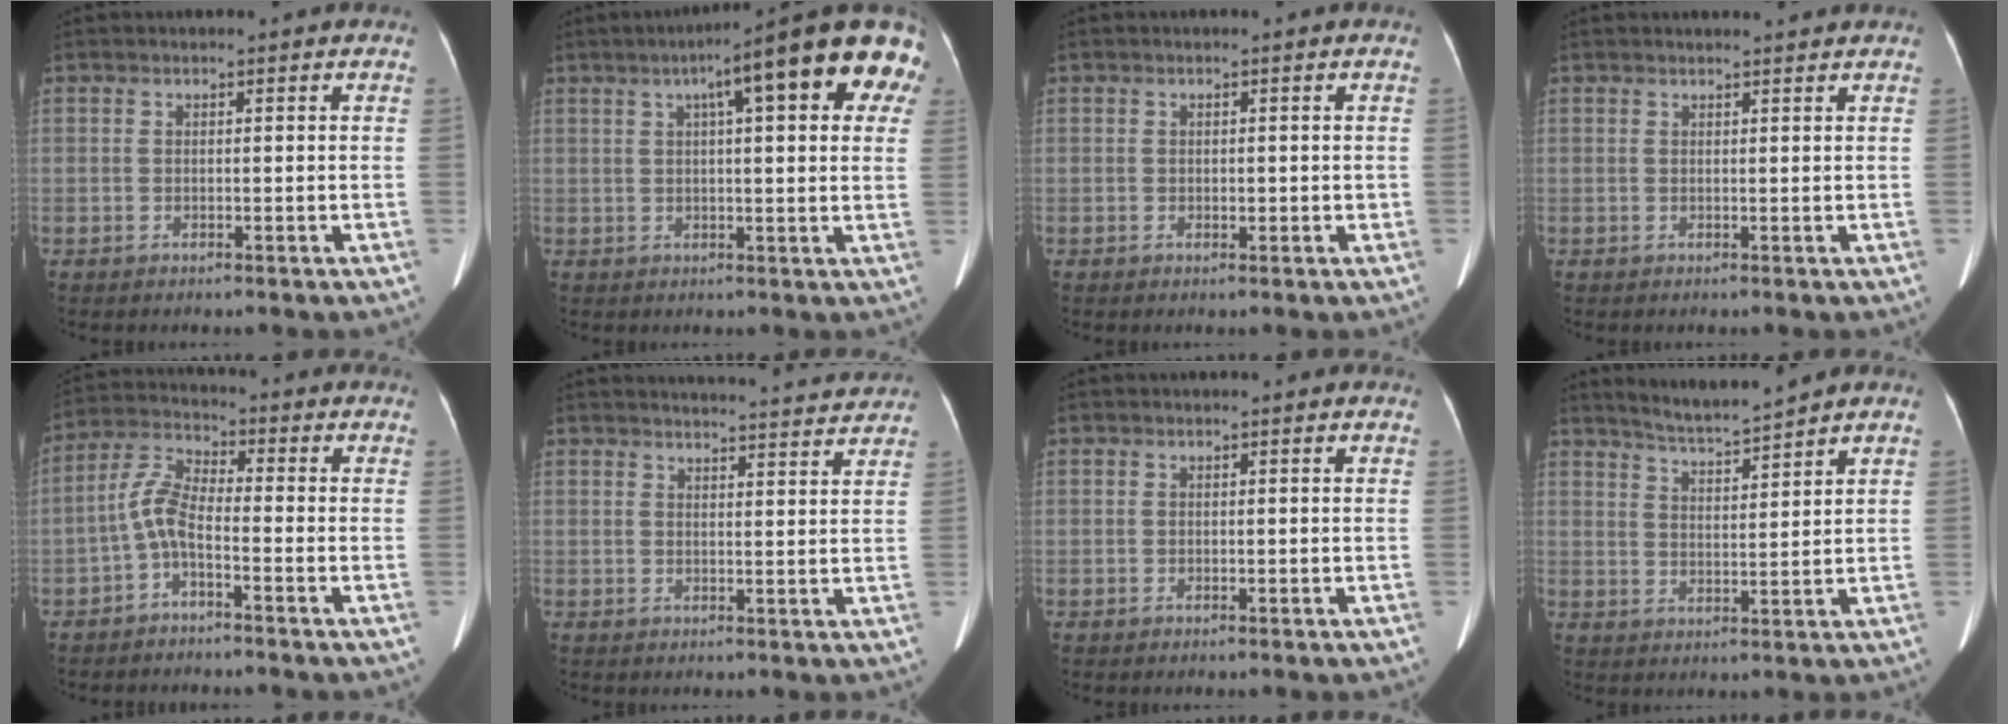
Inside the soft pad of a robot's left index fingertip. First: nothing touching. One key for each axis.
{"total": 16.8, "fx": 8.0, "fy": 2.6, "fz": 14.6, "tx": -0.199, "ty": 0.036, "tz": 0.097}
{"total": 0.8, "fx": -0.1, "fy": 0.6, "fz": 0.4, "tx": -0.006, "ty": 0.000, "tz": -0.003}
{"total": 3.1, "fx": 3.0, "fy": -0.1, "fz": 0.8, "tx": -0.010, "ty": 0.012, "tz": 0.036}
{"total": 5.6, "fx": -2.4, "fy": 1.8, "fz": 4.8, "tx": -0.111, "ty": 0.018, "tz": -0.051}
{"total": 13.4, "fx": 13.2, "fy": 0.4, "fz": 2.6, "tx": -0.021, "ty": -0.011, "tz": 0.144}
{"total": 0.0}
{"total": 5.5, "fx": 5.2, "fy": -1.0, "fz": 1.4, "tx": -0.033, "ty": -0.007, "tz": 0.099}